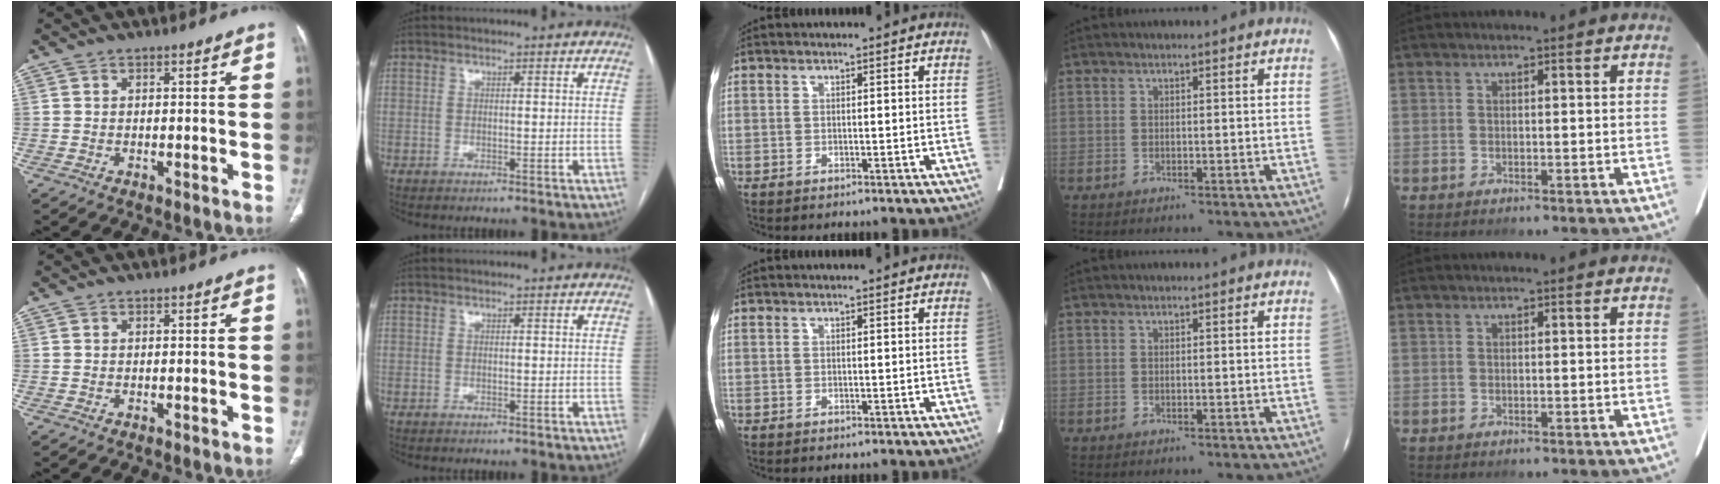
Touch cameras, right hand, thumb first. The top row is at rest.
{}